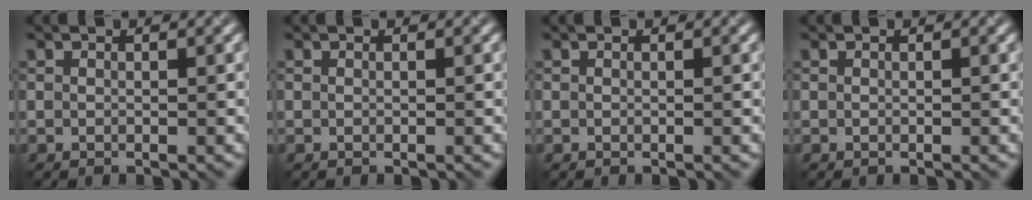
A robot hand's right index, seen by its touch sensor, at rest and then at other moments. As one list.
[{"total": 0.0}, {"total": 0.0}, {"total": 0.0}]